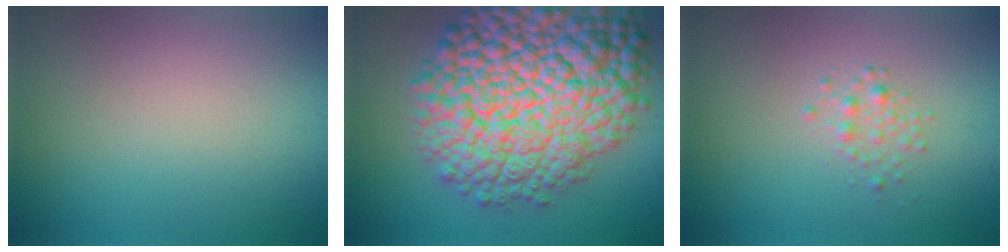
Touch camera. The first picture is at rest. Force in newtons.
{"total": 16.1, "press": 16.1, "slide": 0.6}
{"total": 1.3, "press": 1.3, "slide": 0.0}